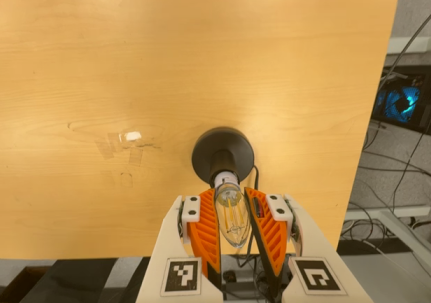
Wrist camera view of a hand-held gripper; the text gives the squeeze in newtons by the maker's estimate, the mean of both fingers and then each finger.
{"total": 12.4, "left": 12.0, "right": 12.9}